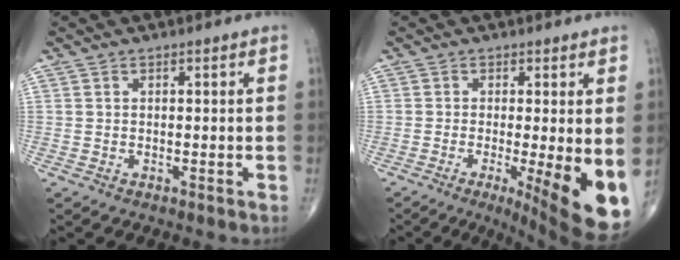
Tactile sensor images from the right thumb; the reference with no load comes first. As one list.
[{"total": 13.6, "force": [-3.3, 3.5, 12.8], "torque": [-0.148, -0.022, -0.035]}]